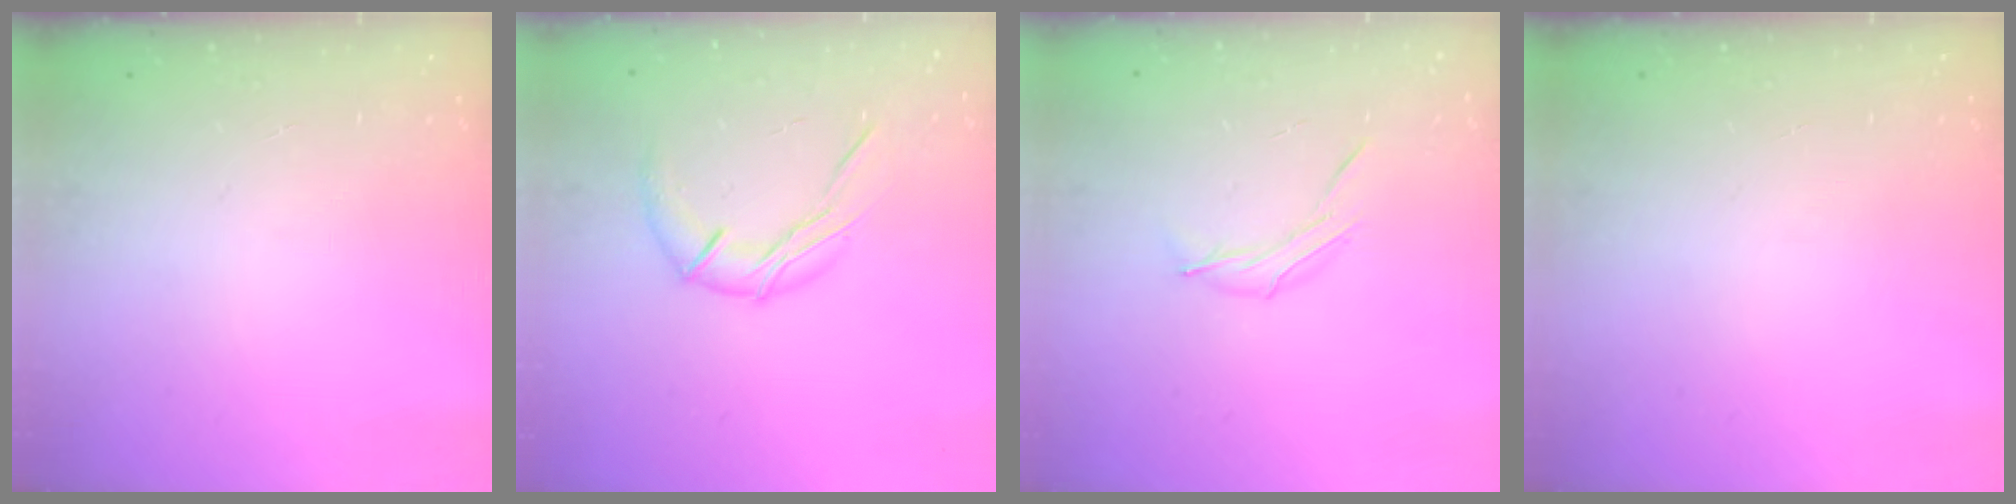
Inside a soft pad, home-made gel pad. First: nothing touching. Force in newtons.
{"total": 9.5, "press": 9.5, "slide": 0.2}
{"total": 6.6, "press": 6.4, "slide": 1.7}
{"total": 0.0}